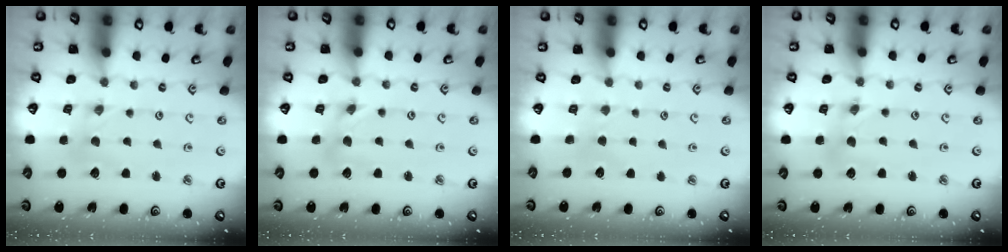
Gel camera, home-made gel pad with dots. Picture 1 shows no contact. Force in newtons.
{"total": 1.4, "press": 1.4, "slide": 0.2}
{"total": 2.2, "press": 2.2, "slide": 0.3}
{"total": 1.7, "press": 1.7, "slide": 0.2}